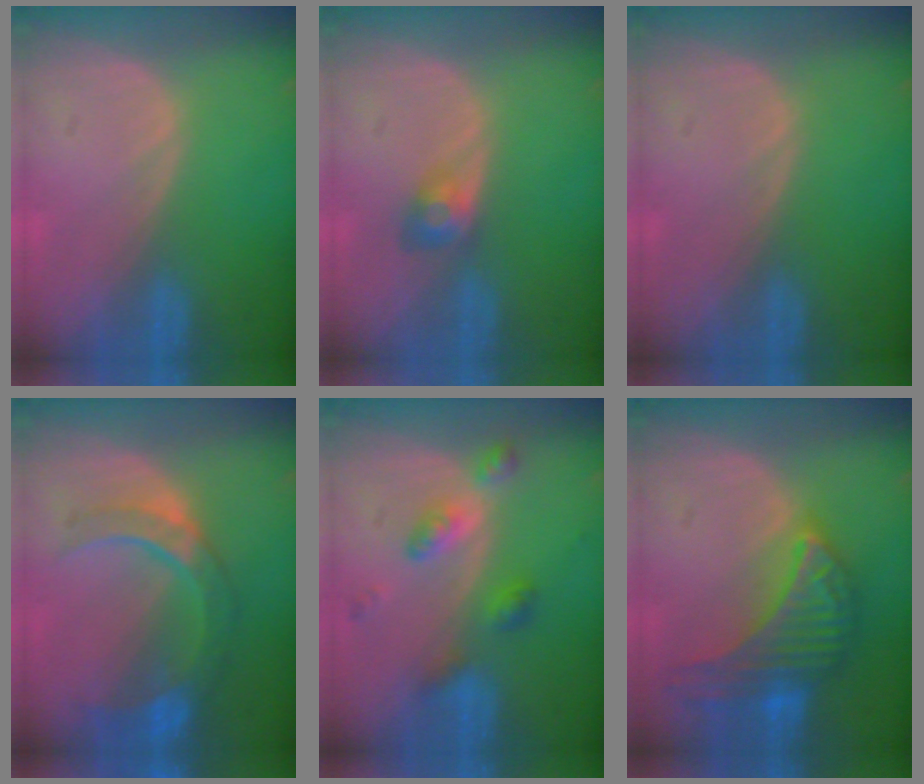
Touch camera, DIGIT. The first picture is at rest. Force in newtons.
{"total": 3.0, "press": 2.6, "slide": 1.4}
{"total": 0.0}
{"total": 9.1, "press": 7.8, "slide": 4.7}
{"total": 5.2, "press": 5.2, "slide": 0.1}
{"total": 9.6, "press": 9.6, "slide": 0.6}